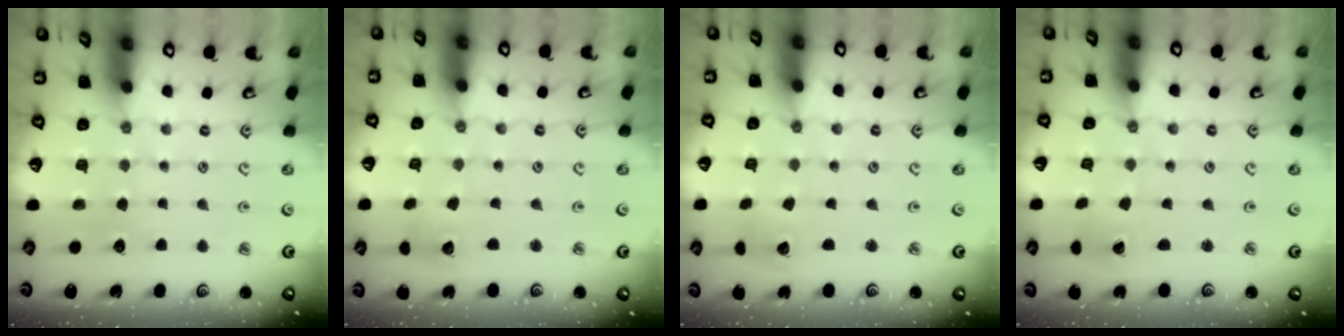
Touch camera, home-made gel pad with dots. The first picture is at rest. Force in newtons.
{"total": 2.3, "press": 2.3, "slide": 0.4}
{"total": 2.1, "press": 2.1, "slide": 0.2}
{"total": 1.0, "press": 1.0, "slide": 0.0}